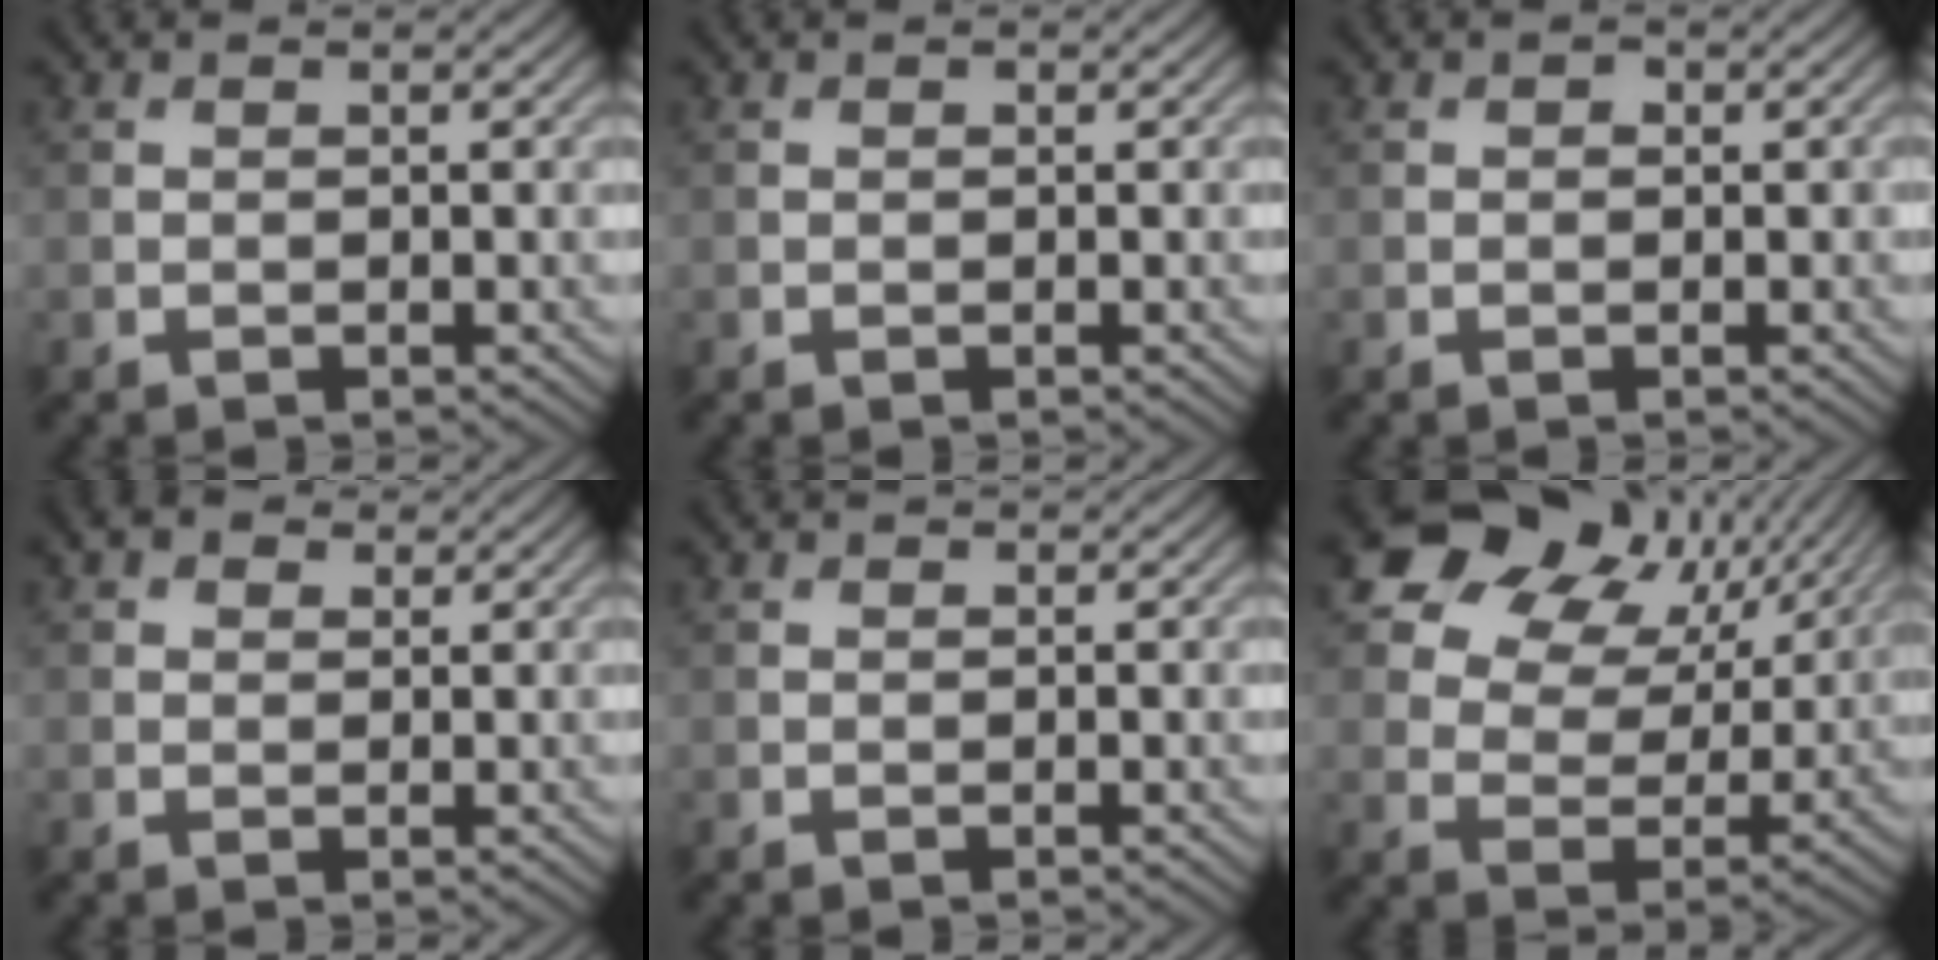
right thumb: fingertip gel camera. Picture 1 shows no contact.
{"total": 0.0}
{"total": 0.8, "force": [0.0, 0.7, 0.4], "torque": [-0.002, -0.005, -0.003]}
{"total": 2.1, "force": [1.3, 1.4, 0.8], "torque": [-0.016, 0.004, 0.021]}
{"total": 0.0}
{"total": 15.6, "force": [9.0, 10.0, 8.0], "torque": [-0.170, 0.037, 0.138]}